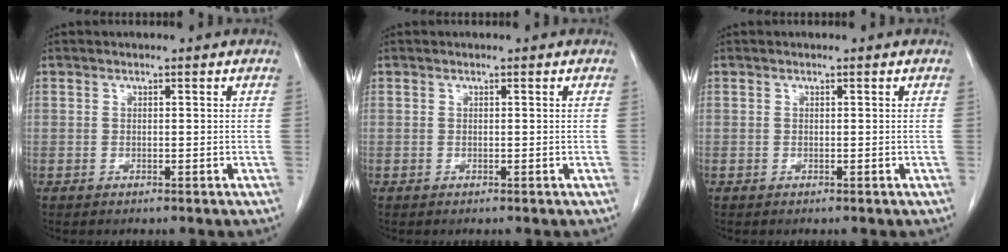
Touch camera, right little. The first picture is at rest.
{"total": 0.0}
{"total": 0.0}